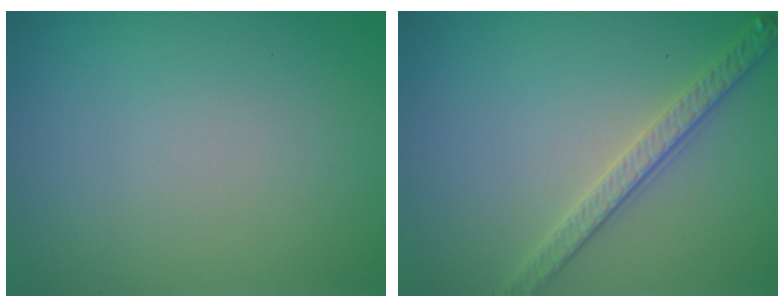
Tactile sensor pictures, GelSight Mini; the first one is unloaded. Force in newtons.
{"total": 2.8, "press": 2.7, "slide": 0.8}